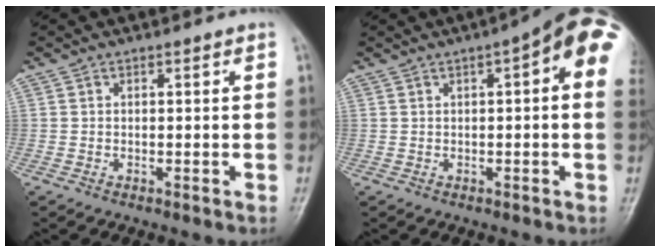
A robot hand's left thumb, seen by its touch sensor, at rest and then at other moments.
{"total": 11.6, "force": [3.5, 3.2, 10.6], "torque": [-0.122, 0.018, 0.031]}